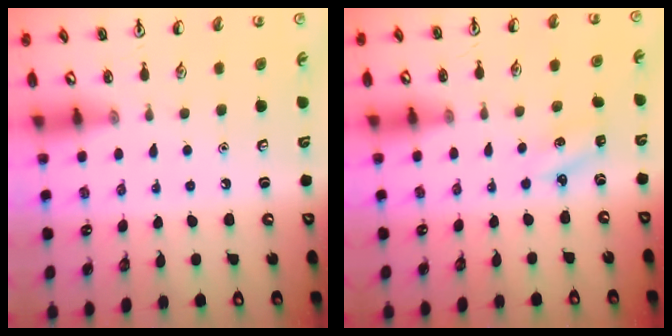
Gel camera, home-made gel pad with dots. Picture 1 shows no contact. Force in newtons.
{"total": 2.2, "press": 2.1, "slide": 0.8}